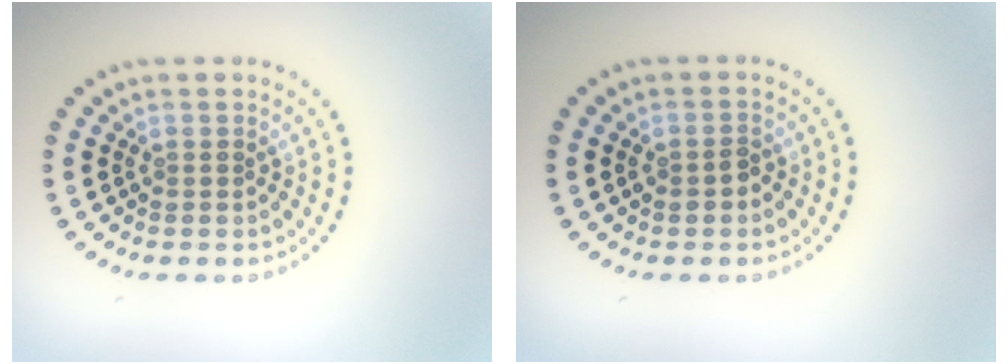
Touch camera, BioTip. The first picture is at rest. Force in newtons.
{"total": 1.1, "press": 1.1, "slide": 0.3}